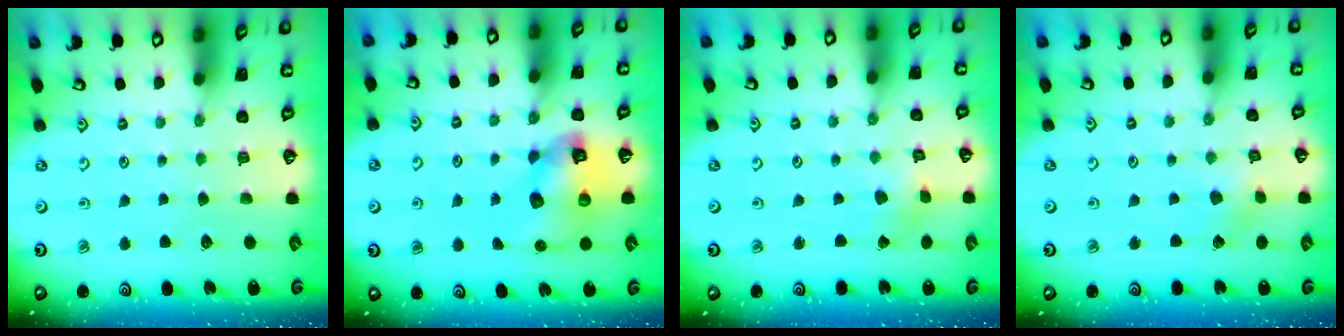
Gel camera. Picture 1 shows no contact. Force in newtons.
{"total": 11.6, "press": 11.5, "slide": 1.4}
{"total": 1.6, "press": 1.6, "slide": 0.0}
{"total": 3.2, "press": 3.2, "slide": 0.3}